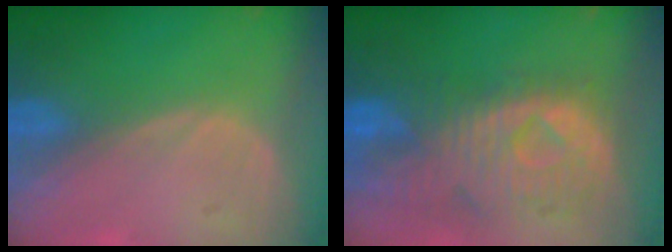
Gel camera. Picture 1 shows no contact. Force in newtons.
{"total": 11.0, "press": 9.7, "slide": 5.2}